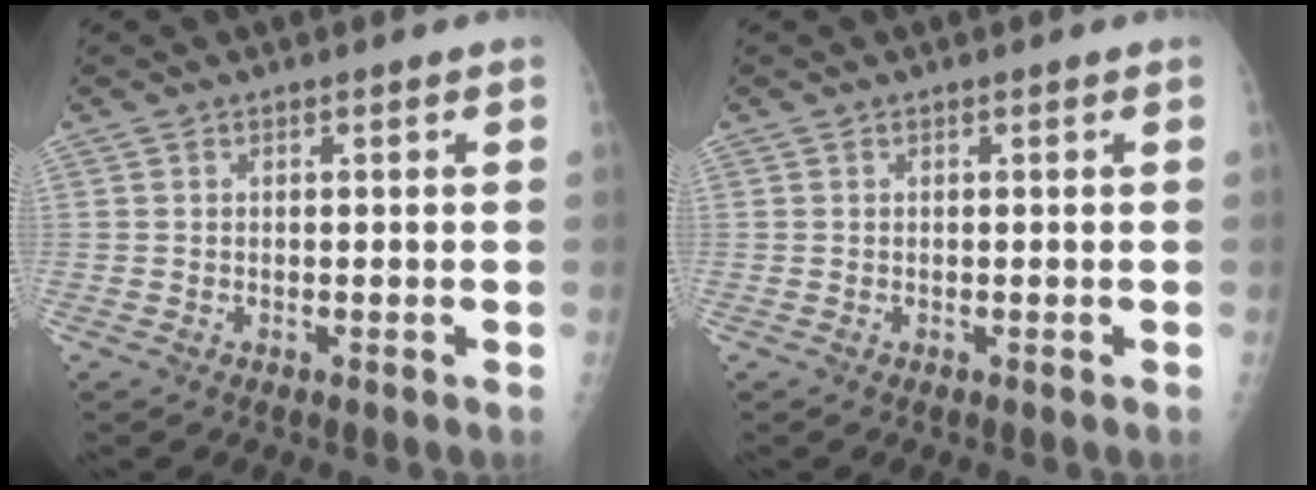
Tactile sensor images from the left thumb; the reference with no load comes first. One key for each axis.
{"total": 0.0}